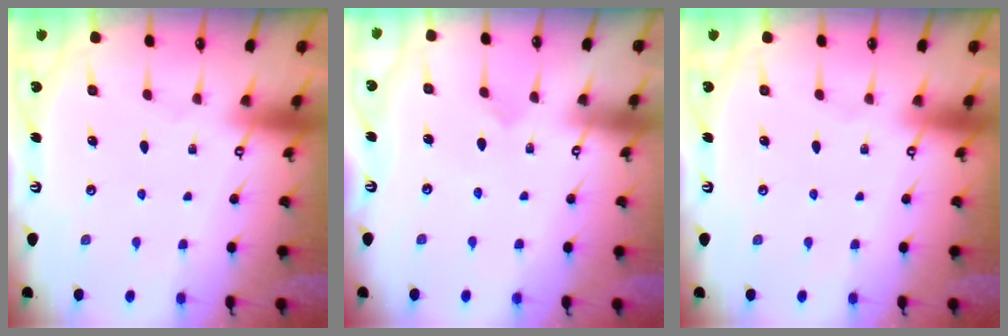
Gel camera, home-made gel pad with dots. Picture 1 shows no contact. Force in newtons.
{"total": 2.3, "press": 2.3, "slide": 0.2}
{"total": 0.0}